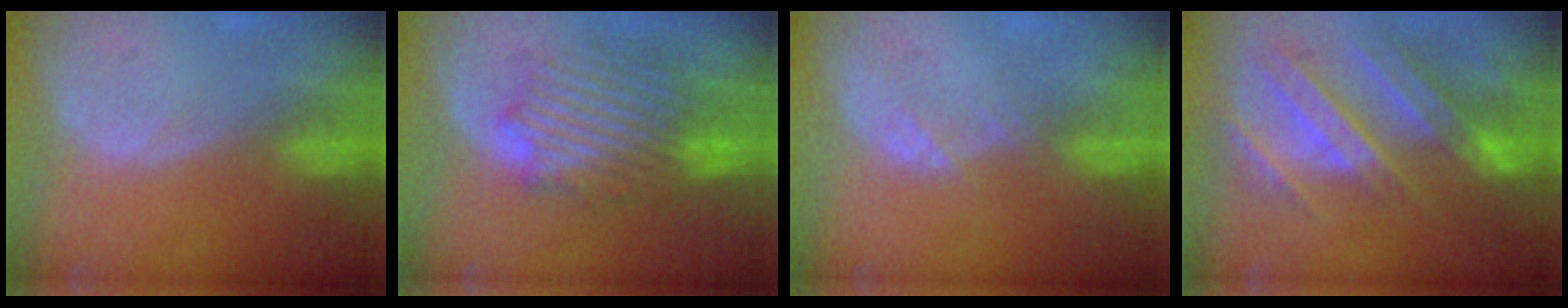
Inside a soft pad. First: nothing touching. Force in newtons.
{"total": 8.9, "press": 8.7, "slide": 1.5}
{"total": 1.5, "press": 1.3, "slide": 0.8}
{"total": 10.5, "press": 9.6, "slide": 4.2}